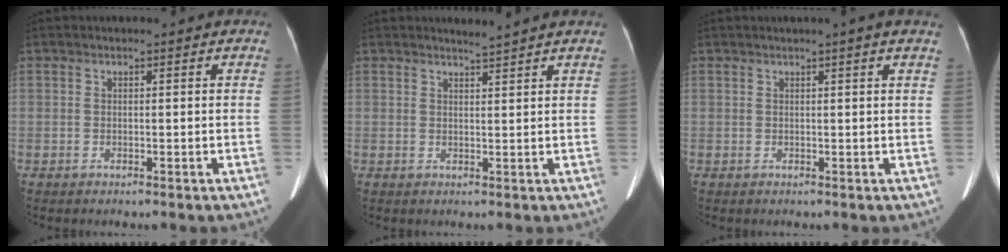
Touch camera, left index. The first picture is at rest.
{"total": 1.9, "force": [1.7, -0.8, 0.3], "torque": [-0.014, -0.007, 0.031]}
{"total": 1.9, "force": [1.3, -0.3, 1.4], "torque": [-0.016, 0.009, 0.019]}